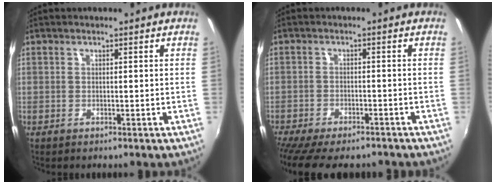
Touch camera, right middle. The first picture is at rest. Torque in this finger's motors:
{"motor_torque": [1.31, -0.83, 0.40, 0.21]}